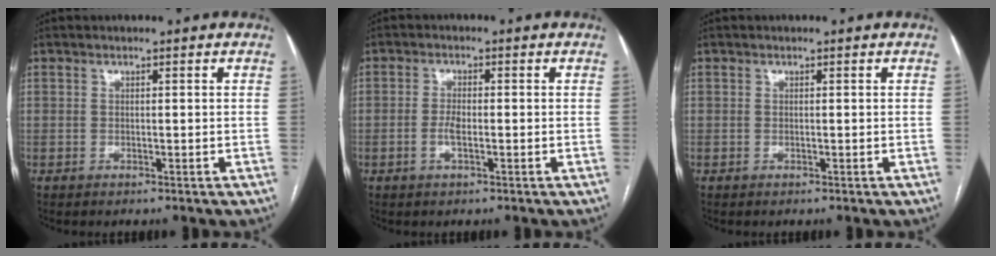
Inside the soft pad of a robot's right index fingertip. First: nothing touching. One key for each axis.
{"total": 2.6, "fx": -0.7, "fy": 0.8, "fz": 2.4, "tx": -0.051, "ty": 0.001, "tz": -0.014}
{"total": 0.0}